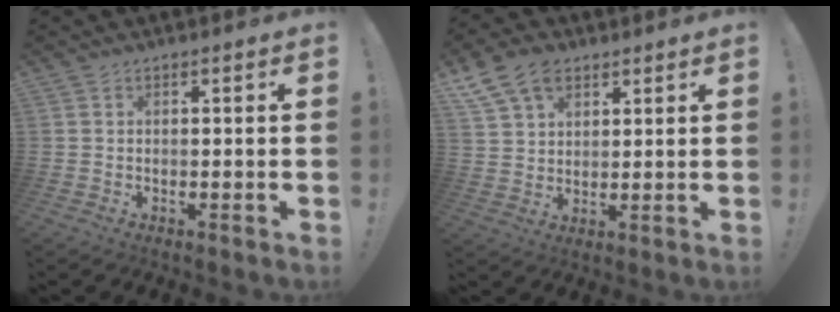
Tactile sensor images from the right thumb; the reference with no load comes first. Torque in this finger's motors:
{"motor_torque": [1.52, 2.06, 0.66, 0.63, 0.33]}